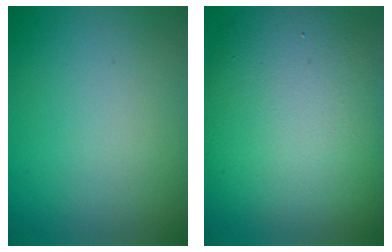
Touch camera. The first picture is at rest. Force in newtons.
{"total": 12.8, "press": 12.8, "slide": 0.5}